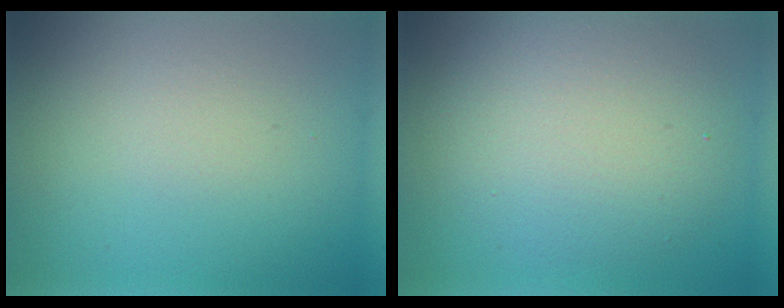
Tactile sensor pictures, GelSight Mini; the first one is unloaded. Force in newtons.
{"total": 6.3, "press": 6.3, "slide": 0.2}